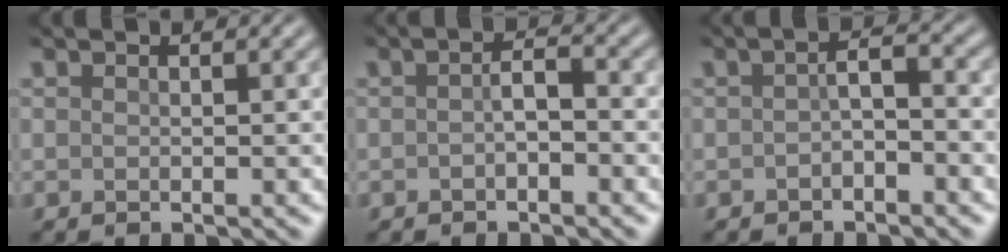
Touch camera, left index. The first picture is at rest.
{"total": 1.7, "force": [-0.6, 0.6, 1.4], "torque": [-0.027, 0.004, -0.013]}
{"total": 2.0, "force": [-0.8, 0.7, 1.6], "torque": [-0.029, 0.005, -0.019]}